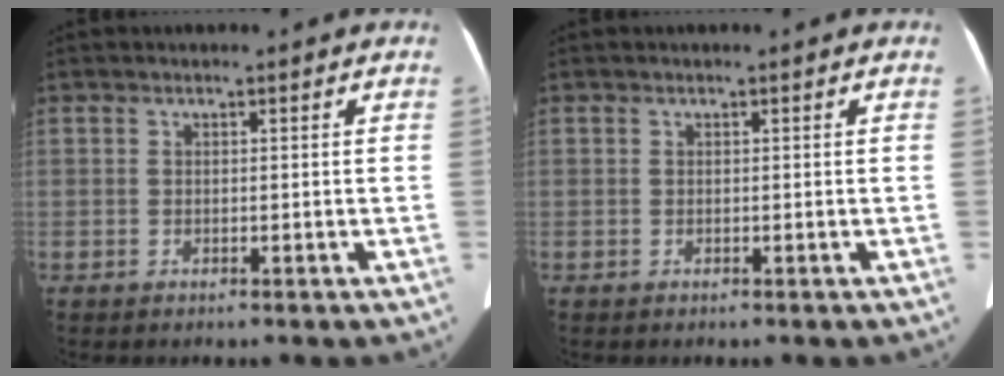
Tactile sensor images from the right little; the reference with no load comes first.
{"total": 0.0}